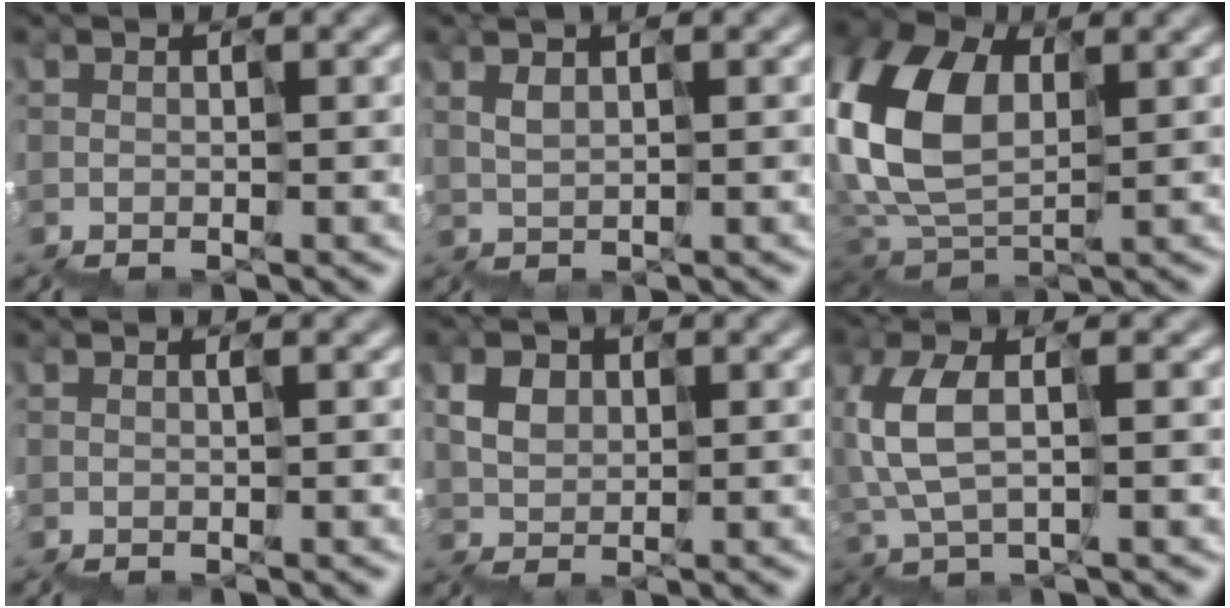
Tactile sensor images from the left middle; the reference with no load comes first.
{"total": 1.2, "force": [1.2, 0.0, 0.2], "torque": [-0.012, 0.020, 0.024]}
{"total": 7.4, "force": [2.2, 5.2, 4.9], "torque": [-0.157, 0.022, 0.039]}
{"total": 0.0}
{"total": 1.3, "force": [1.0, 0.8, 0.0], "torque": [-0.024, 0.017, 0.018]}
{"total": 3.1, "force": [0.4, 1.2, 2.9], "torque": [-0.106, 0.019, 0.002]}